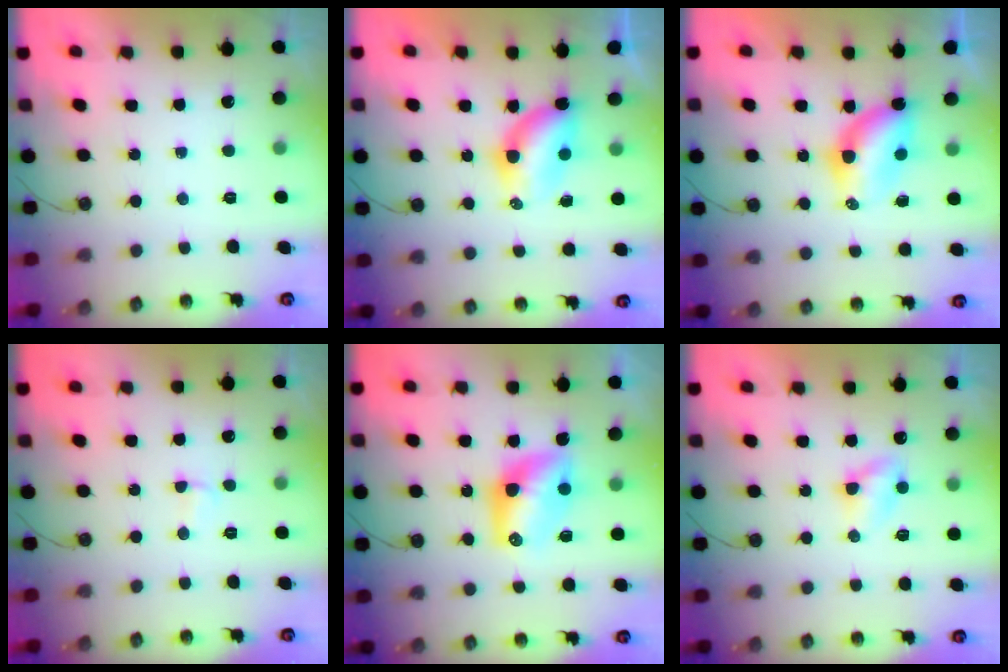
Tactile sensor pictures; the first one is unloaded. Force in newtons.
{"total": 5.8, "press": 5.8, "slide": 0.5}
{"total": 6.3, "press": 6.2, "slide": 0.5}
{"total": 4.6, "press": 3.1, "slide": 3.4}
{"total": 9.3, "press": 9.2, "slide": 0.6}
{"total": 4.9, "press": 4.9, "slide": 0.5}